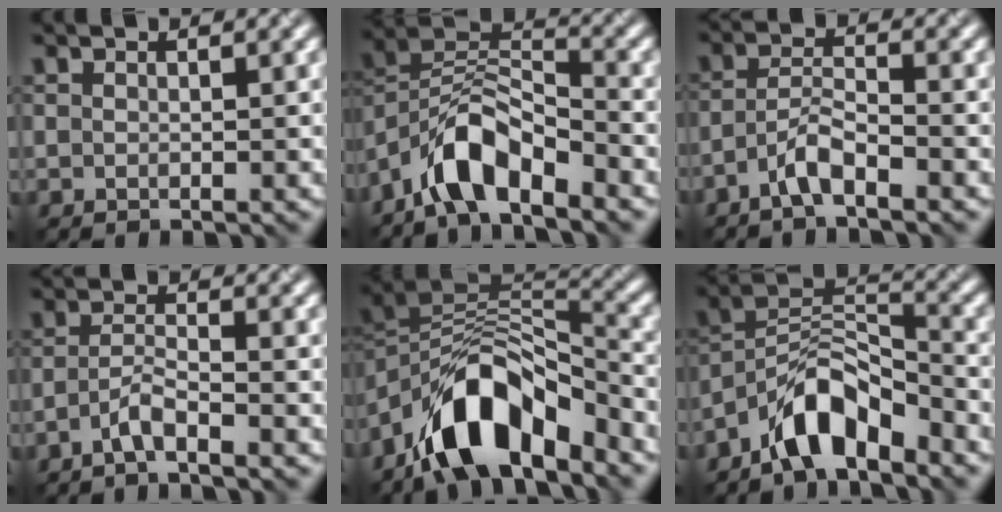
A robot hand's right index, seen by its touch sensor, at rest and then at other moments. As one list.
[{"total": 6.3, "force": [-4.6, 2.1, 3.8], "torque": [-0.064, 0.011, -0.089]}, {"total": 3.1, "force": [-2.2, 0.5, 2.1], "torque": [-0.044, 0.010, -0.047]}, {"total": 2.5, "force": [-1.7, 0.3, 1.8], "torque": [-0.038, 0.007, -0.040]}, {"total": 9.9, "force": [-6.4, 3.9, 6.5], "torque": [-0.100, 0.011, -0.121]}, {"total": 6.2, "force": [-4.6, 2.2, 3.6], "torque": [-0.056, 0.012, -0.090]}]